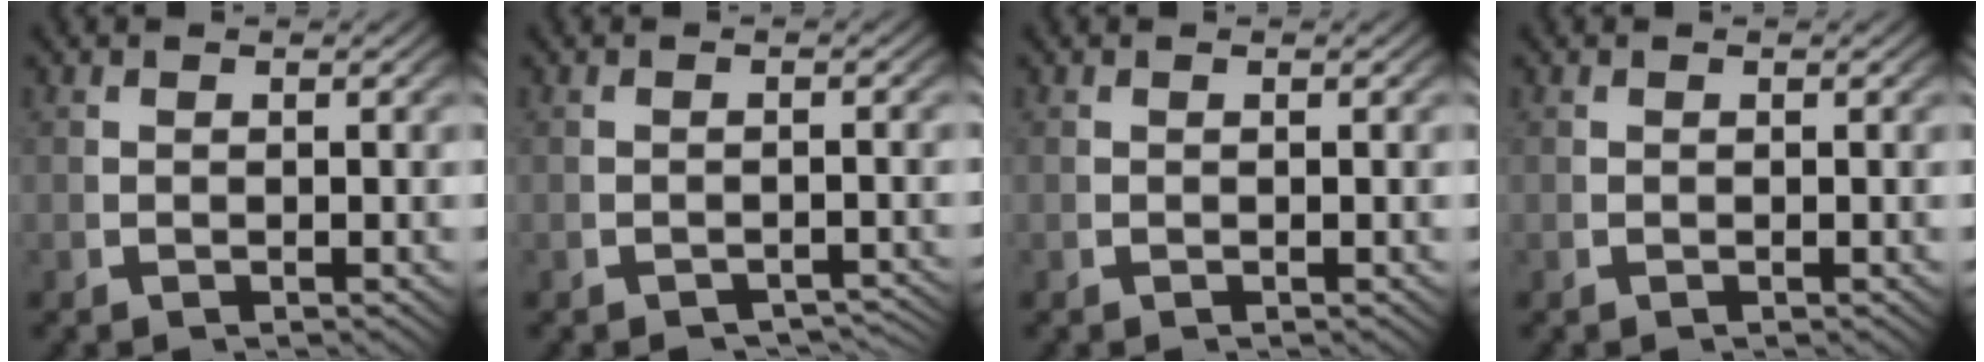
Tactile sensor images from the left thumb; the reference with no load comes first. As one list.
[{"total": 3.1, "force": [-2.9, 0.7, 0.8], "torque": [-0.004, -0.005, -0.041]}, {"total": 0.0}, {"total": 0.0}]